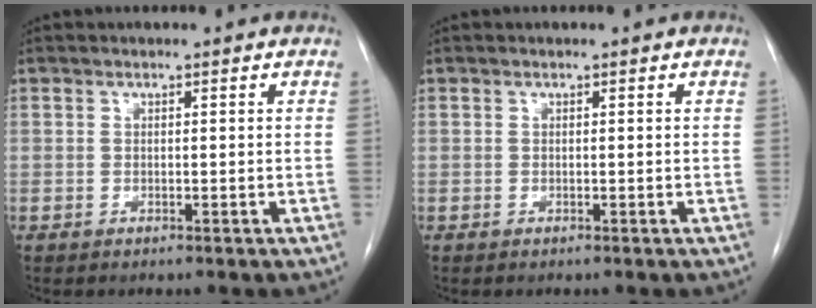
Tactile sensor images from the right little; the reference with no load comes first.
{"total": 0.0}